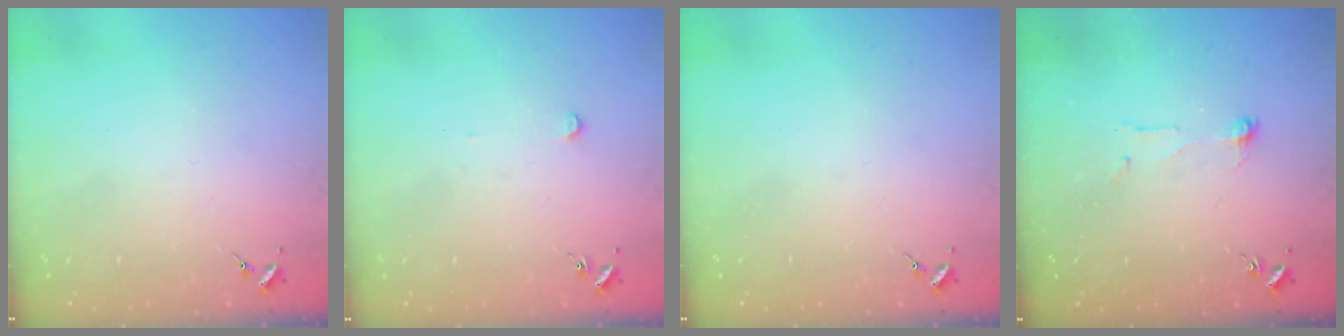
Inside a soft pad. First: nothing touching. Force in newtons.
{"total": 2.4, "press": 2.4, "slide": 0.2}
{"total": 0.0}
{"total": 4.1, "press": 4.1, "slide": 0.3}